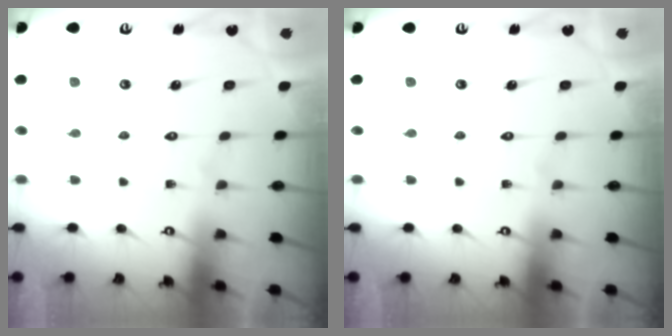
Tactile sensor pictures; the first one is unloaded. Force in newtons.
{"total": 0.0}